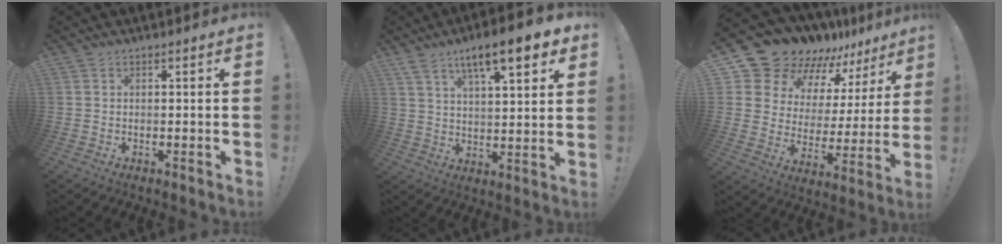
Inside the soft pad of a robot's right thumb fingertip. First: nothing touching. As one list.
[{"total": 13.2, "force": [7.9, 3.3, 10.0], "torque": [-0.157, -0.037, 0.126]}, {"total": 16.8, "force": [14.7, 7.7, 2.7], "torque": [-0.064, -0.123, 0.285]}]